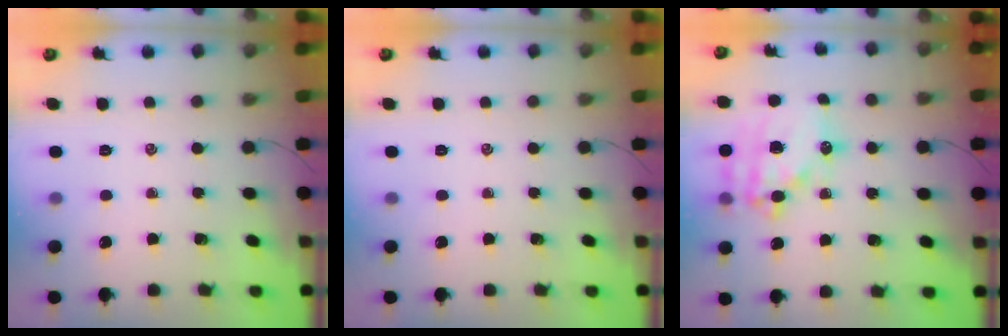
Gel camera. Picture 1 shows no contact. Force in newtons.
{"total": 0.0}
{"total": 19.5, "press": 19.1, "slide": 3.9}